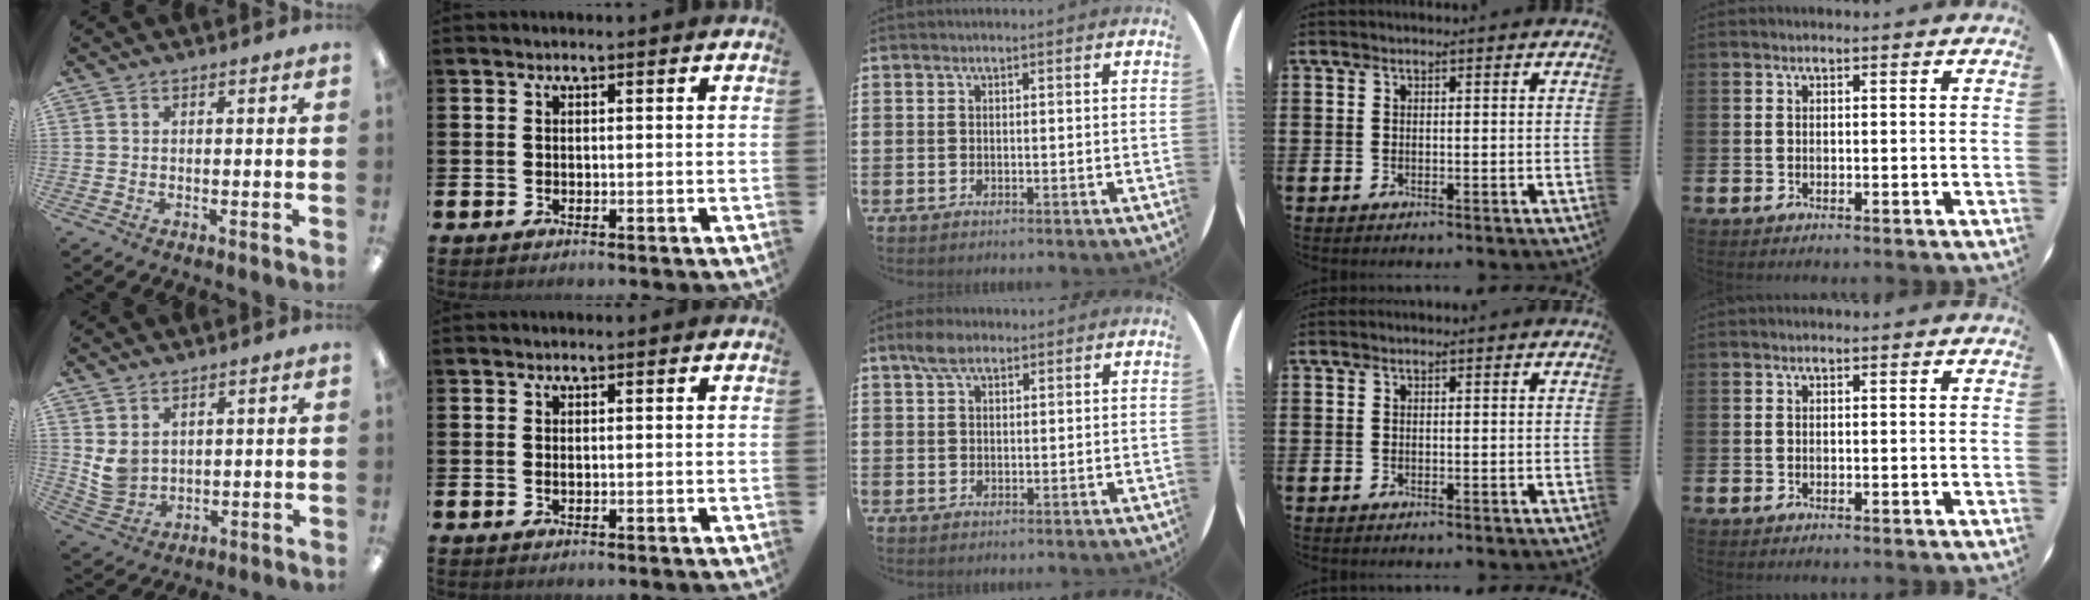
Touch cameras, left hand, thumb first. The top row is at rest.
{"thumb": {"total": 5.0, "force": [2.6, 3.7, 2.0], "torque": [-0.037, -0.008, 0.054]}, "middle": {"total": 3.7, "force": [2.6, 1.8, 1.9], "torque": [-0.034, 0.006, 0.045]}}